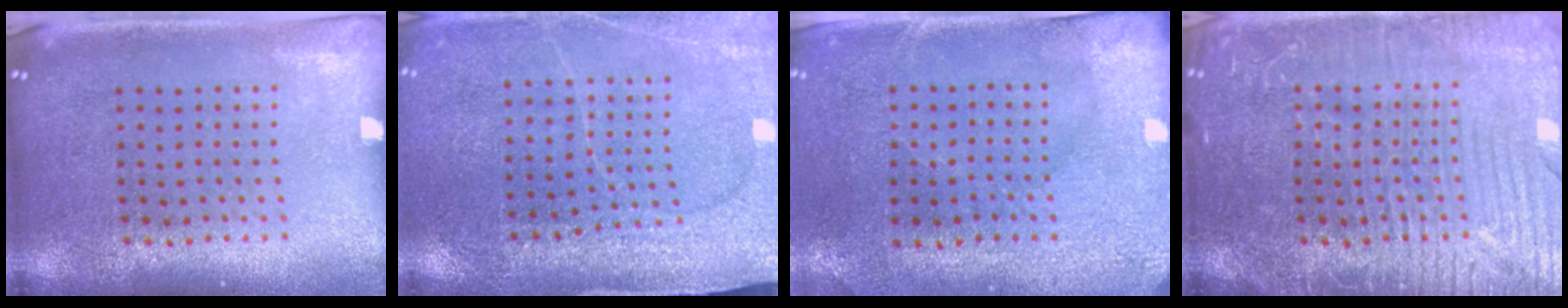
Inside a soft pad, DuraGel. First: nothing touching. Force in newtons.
{"total": 3.0, "press": 3.0, "slide": 0.1}
{"total": 3.0, "press": 2.6, "slide": 1.4}
{"total": 4.5, "press": 4.5, "slide": 0.6}